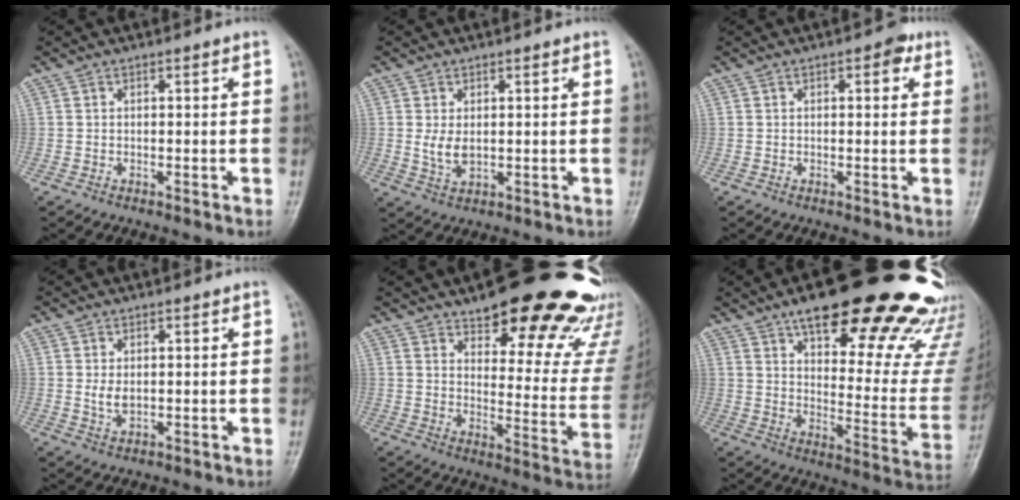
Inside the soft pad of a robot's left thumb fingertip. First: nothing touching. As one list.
[{"total": 3.8, "force": [0.9, 2.3, 2.9], "torque": [-0.050, -0.013, 0.022]}, {"total": 3.0, "force": [1.4, 1.5, 2.2], "torque": [-0.016, 0.000, 0.012]}, {"total": 2.7, "force": [0.8, 1.6, 2.0], "torque": [-0.031, -0.009, 0.018]}, {"total": 26.7, "force": [21.0, 8.5, 14.2], "torque": [-0.137, -0.124, 0.261]}, {"total": 31.8, "force": [23.0, 9.2, 19.9], "torque": [-0.225, -0.095, 0.308]}]